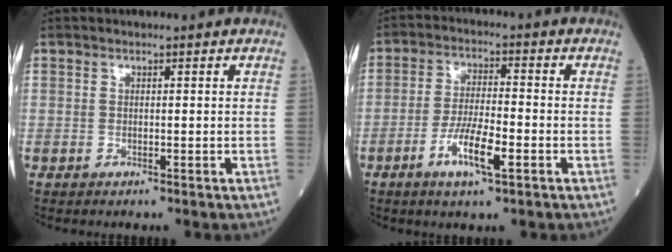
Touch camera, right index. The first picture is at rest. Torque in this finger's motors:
{"motor_torque": [0.27, -0.13, 0.17, 0.07]}